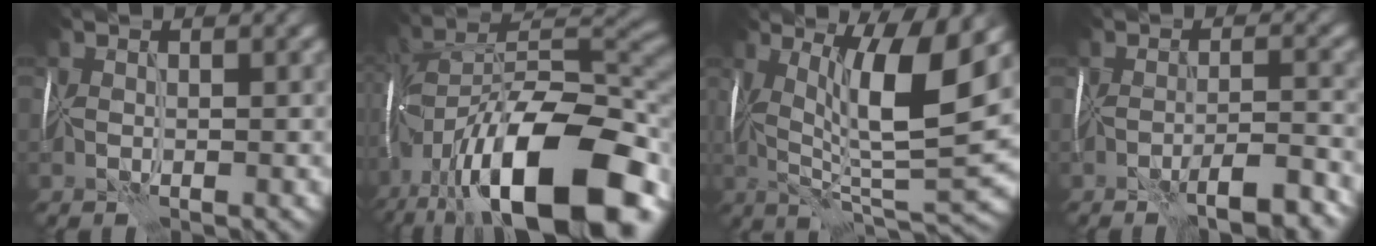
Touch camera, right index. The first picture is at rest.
{"total": 17.8, "force": [-8.9, 6.9, 13.7], "torque": [-0.227, 0.018, -0.156]}
{"total": 9.7, "force": [2.6, 1.6, 9.2], "torque": [-0.153, -0.006, 0.046]}
{"total": 5.0, "force": [-3.6, 0.8, 3.4], "torque": [-0.046, -0.001, -0.054]}